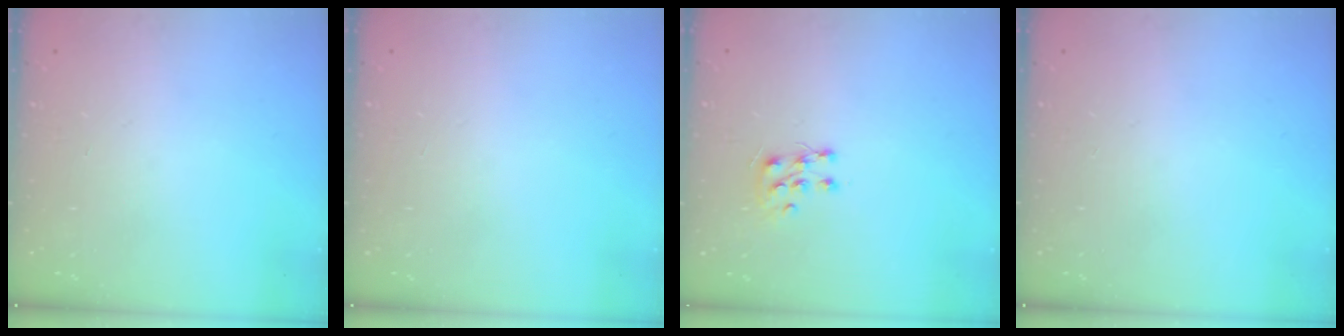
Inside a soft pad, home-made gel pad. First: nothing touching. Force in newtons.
{"total": 0.0}
{"total": 6.8, "press": 6.7, "slide": 0.6}
{"total": 0.0}